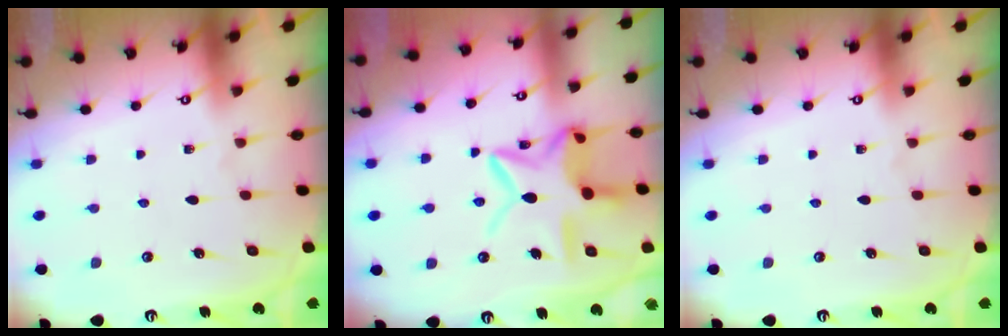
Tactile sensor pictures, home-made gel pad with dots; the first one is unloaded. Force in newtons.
{"total": 14.2, "press": 14.1, "slide": 1.1}
{"total": 0.0}